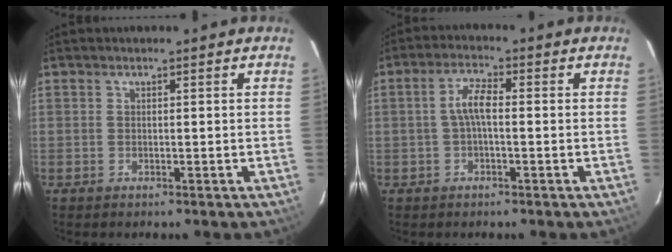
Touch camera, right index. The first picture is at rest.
{"total": 3.8, "force": [-0.4, 1.1, 3.6], "torque": [-0.072, 0.013, -0.009]}